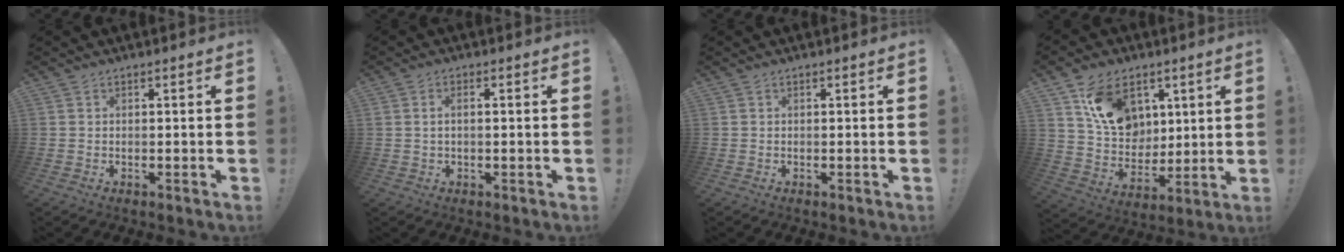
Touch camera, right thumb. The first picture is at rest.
{"total": 1.9, "force": [0.1, 0.8, 1.8], "torque": [-0.032, 0.005, 0.001]}
{"total": 0.0}
{"total": 15.6, "force": [7.5, 11.2, 7.8], "torque": [-0.125, -0.029, 0.149]}